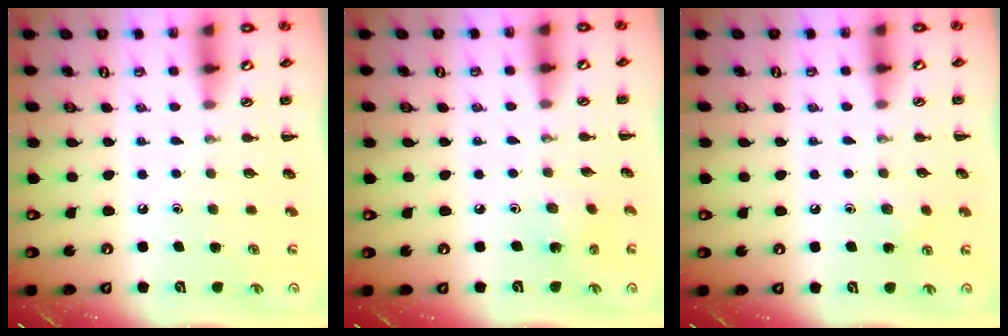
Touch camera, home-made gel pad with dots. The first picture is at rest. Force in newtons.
{"total": 2.1, "press": 2.0, "slide": 0.7}
{"total": 4.9, "press": 4.6, "slide": 1.5}